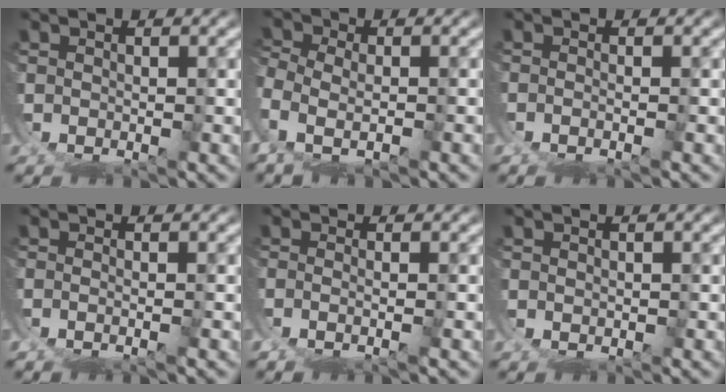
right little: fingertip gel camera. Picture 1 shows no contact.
{"total": 2.5, "force": [-0.3, 1.4, 2.0], "torque": [-0.071, -0.017, 0.004]}
{"total": 1.4, "force": [-1.0, 0.1, 1.0], "torque": [-0.021, -0.010, -0.011]}
{"total": 1.6, "force": [-1.0, 0.1, 1.2], "torque": [-0.027, -0.011, -0.009]}
{"total": 1.8, "force": [-0.8, -0.1, 1.6], "torque": [-0.035, -0.013, -0.005]}
{"total": 0.7, "force": [0.5, -0.3, -0.3], "torque": [0.006, -0.002, 0.010]}